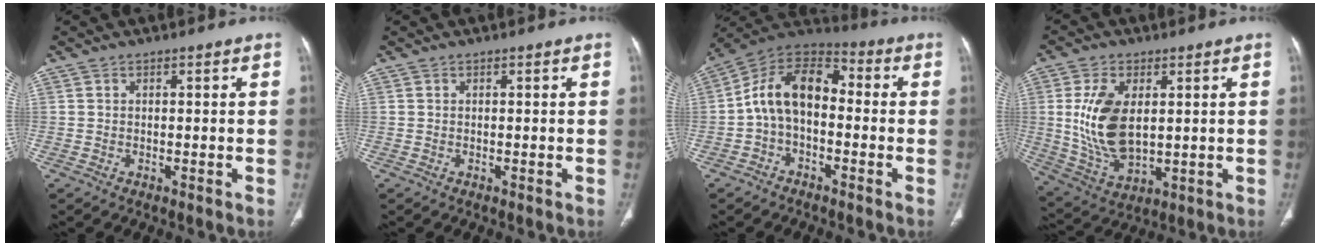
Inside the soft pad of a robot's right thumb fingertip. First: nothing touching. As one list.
[{"total": 0.0}, {"total": 12.5, "force": [-1.1, 8.1, 9.5], "torque": [-0.148, 0.047, -0.034]}, {"total": 13.6, "force": [1.9, 7.7, 11.0], "torque": [-0.210, -0.014, 0.050]}]